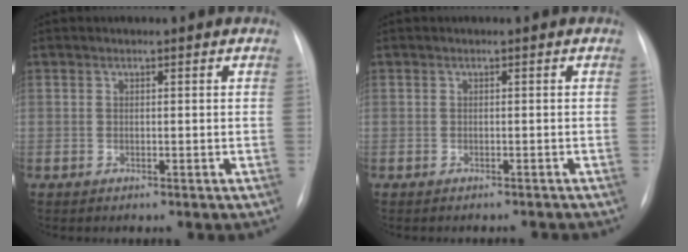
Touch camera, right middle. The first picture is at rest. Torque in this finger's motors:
{"motor_torque": [-0.04, -0.07, -0.02, 0.00]}